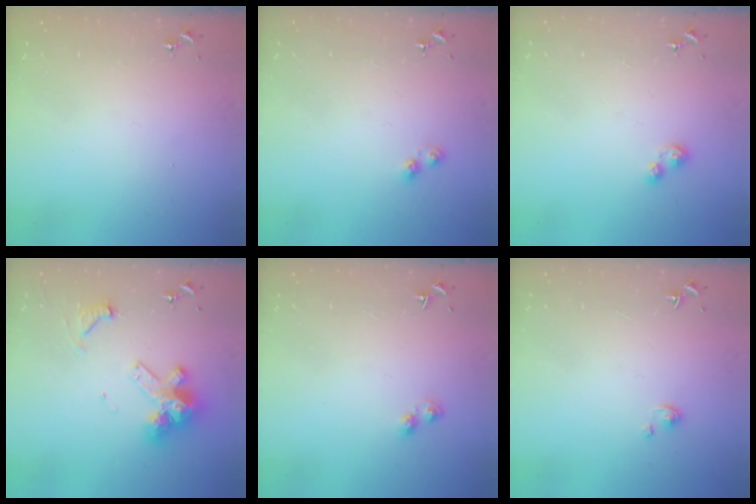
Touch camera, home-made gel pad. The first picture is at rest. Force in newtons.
{"total": 4.5, "press": 4.4, "slide": 0.6}
{"total": 5.7, "press": 5.7, "slide": 0.6}
{"total": 15.2, "press": 15.1, "slide": 1.8}
{"total": 3.3, "press": 3.3, "slide": 0.4}
{"total": 2.4, "press": 2.4, "slide": 0.3}